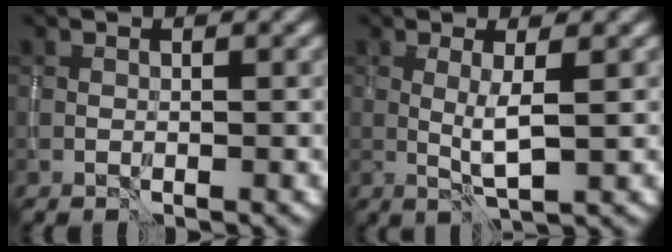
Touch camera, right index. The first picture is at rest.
{"total": 2.3, "force": [0.3, 0.2, 2.3], "torque": [-0.047, -0.001, 0.007]}